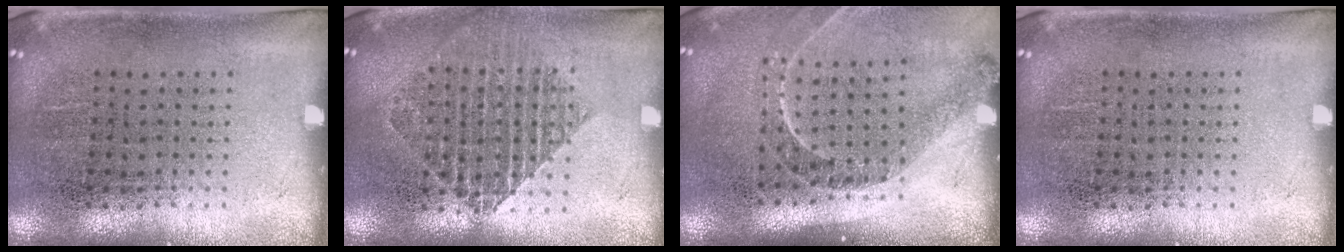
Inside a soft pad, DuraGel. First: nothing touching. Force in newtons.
{"total": 1.6, "press": 1.4, "slide": 0.7}
{"total": 1.4, "press": 1.3, "slide": 0.5}
{"total": 0.0}